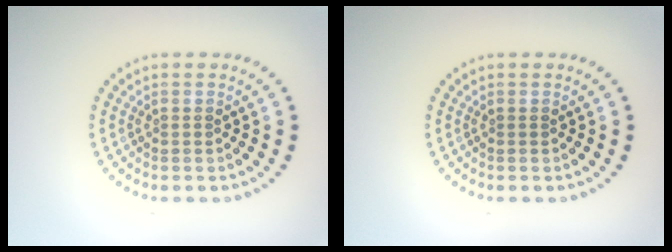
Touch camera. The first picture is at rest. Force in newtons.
{"total": 0.0}